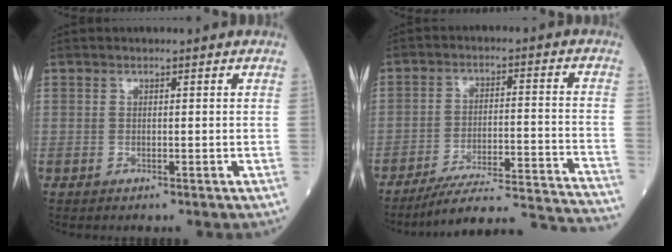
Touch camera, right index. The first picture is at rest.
{"total": 22.7, "force": [-21.5, -0.8, 7.4], "torque": [-0.056, -0.012, -0.294]}